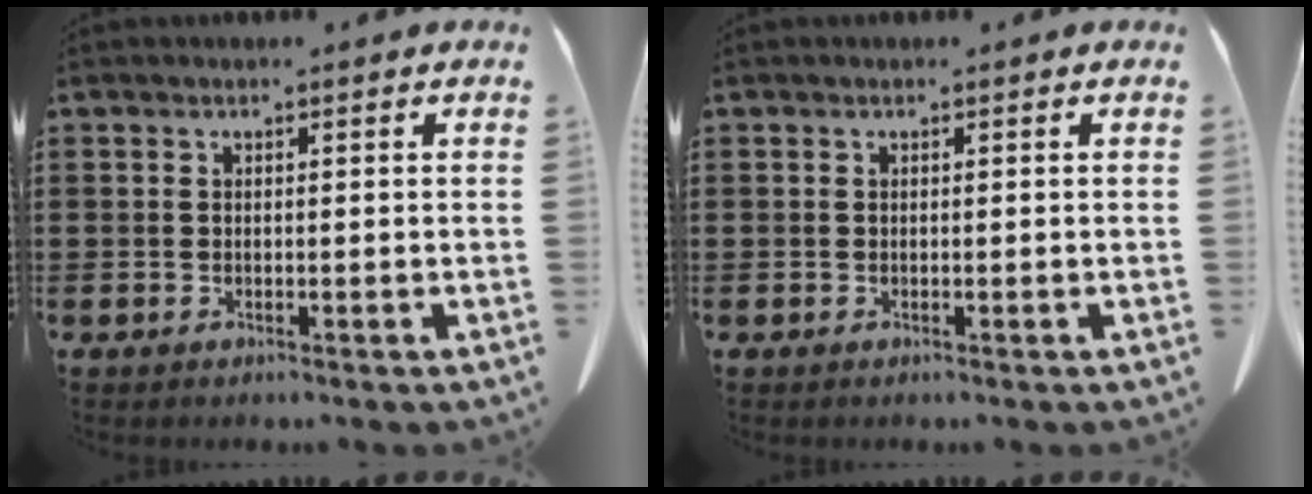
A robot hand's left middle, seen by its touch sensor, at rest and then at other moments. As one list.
[{"total": 0.0}]